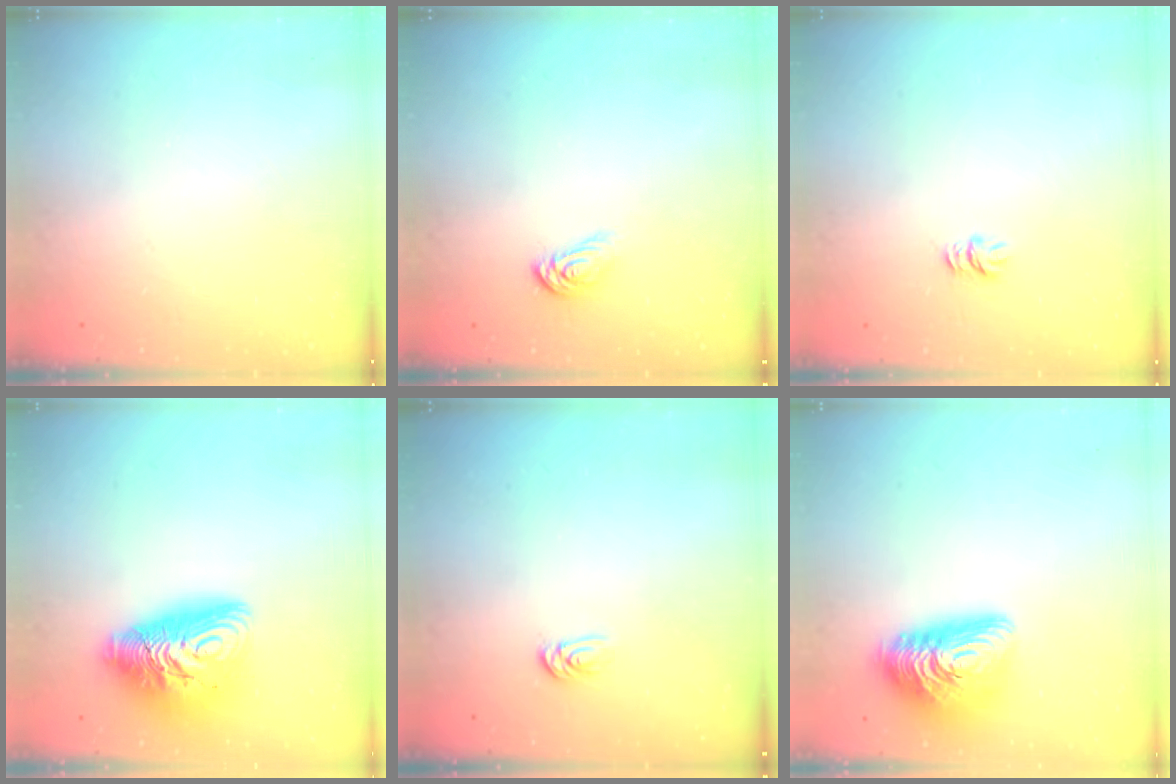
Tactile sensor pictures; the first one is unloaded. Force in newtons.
{"total": 6.4, "press": 6.4, "slide": 0.3}
{"total": 4.1, "press": 4.1, "slide": 0.3}
{"total": 14.9, "press": 14.8, "slide": 1.4}
{"total": 2.1, "press": 2.1, "slide": 0.2}
{"total": 14.6, "press": 14.5, "slide": 0.7}